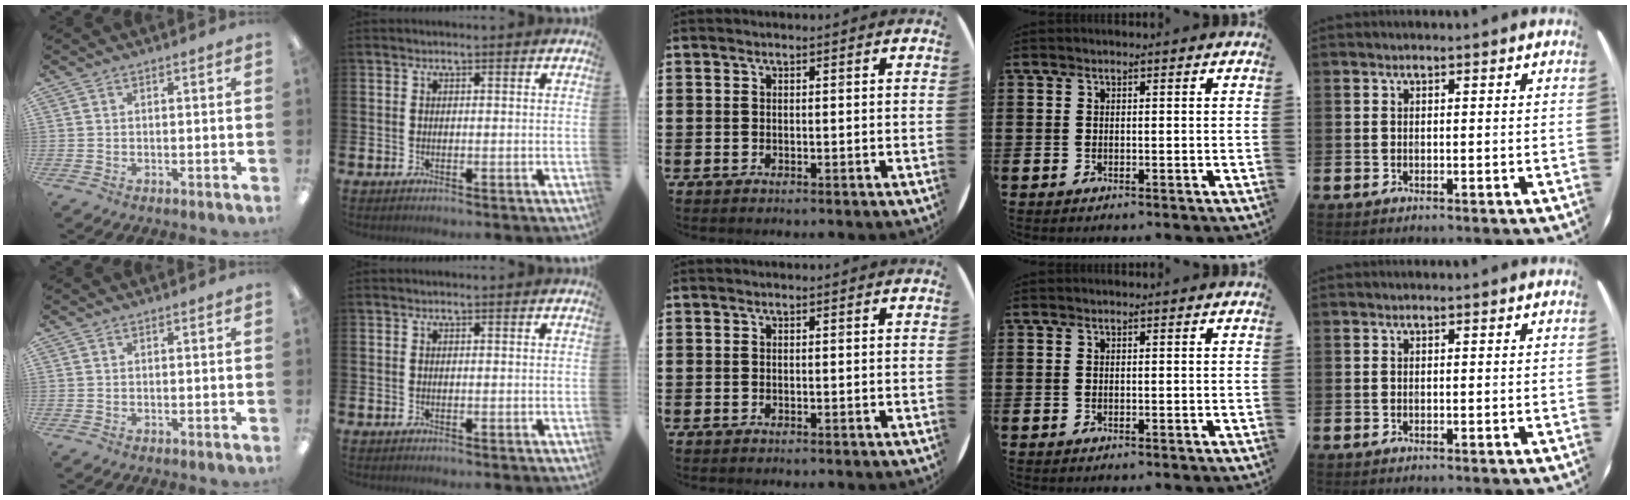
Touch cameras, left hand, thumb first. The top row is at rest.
{}